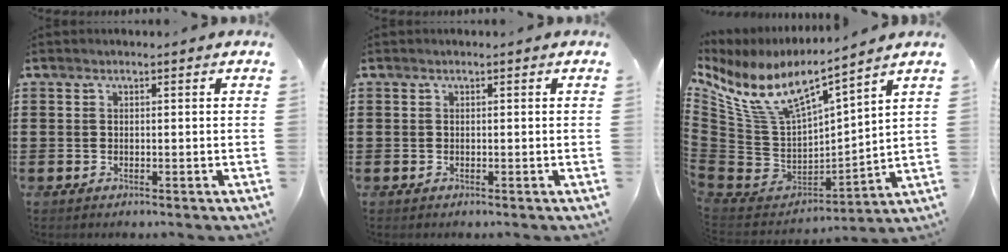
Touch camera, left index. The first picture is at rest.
{"total": 0.0}
{"total": 9.9, "force": [6.5, 2.9, 6.9], "torque": [-0.172, -0.052, 0.109]}